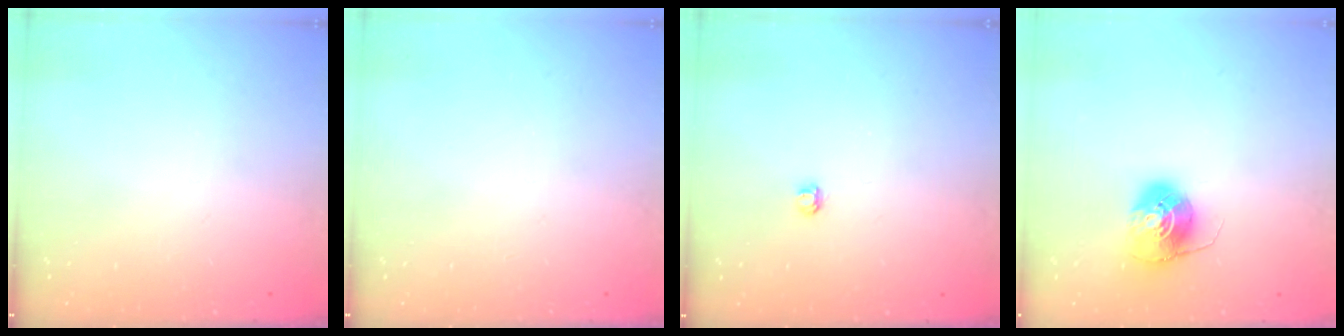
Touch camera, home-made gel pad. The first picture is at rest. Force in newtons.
{"total": 0.0}
{"total": 2.9, "press": 2.9, "slide": 0.3}
{"total": 8.1, "press": 8.1, "slide": 0.5}